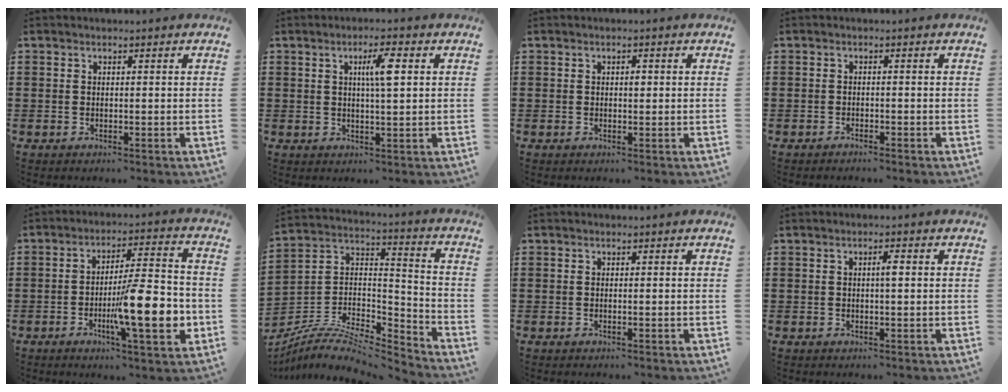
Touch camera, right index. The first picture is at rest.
{"total": 4.9, "force": [1.1, -0.9, 4.7], "torque": [-0.091, -0.005, 0.011]}
{"total": 1.0, "force": [0.1, 0.5, 0.9], "torque": [-0.018, 0.002, 0.002]}
{"total": 0.9, "force": [-0.9, 0.0, 0.1], "torque": [-0.005, -0.001, -0.019]}
{"total": 13.6, "force": [-3.6, 2.6, 12.8], "torque": [-0.211, -0.008, -0.067]}
{"total": 7.5, "force": [-6.3, 2.6, 3.3], "torque": [-0.075, 0.002, -0.126]}
{"total": 0.0}
{"total": 1.6, "force": [0.2, 0.2, 1.6], "torque": [-0.031, 0.002, 0.001]}